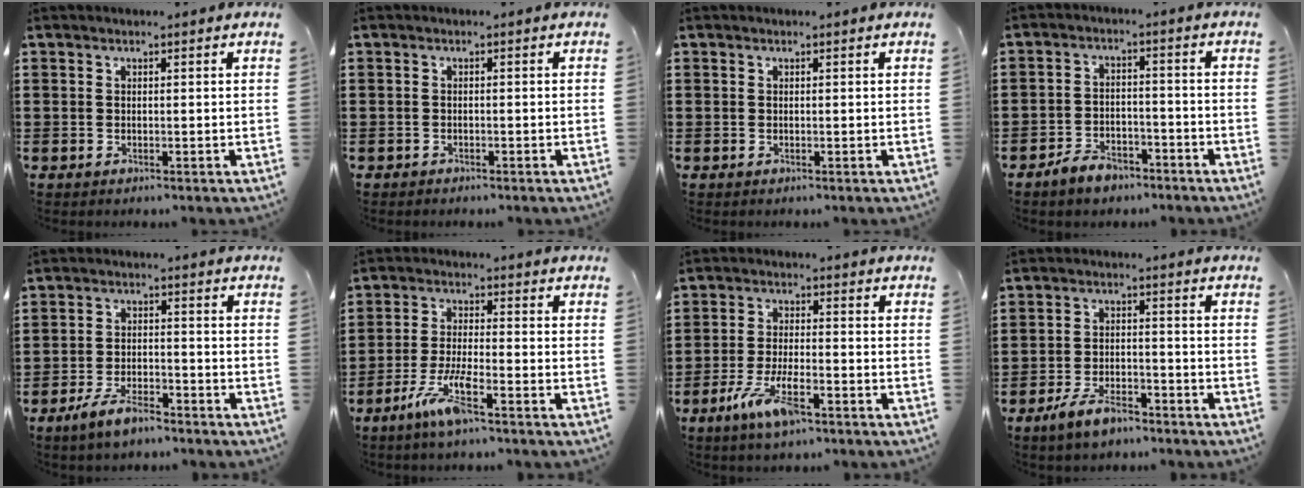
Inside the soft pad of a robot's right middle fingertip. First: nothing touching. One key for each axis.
{"total": 0.8, "fx": -0.7, "fy": 0.3, "fz": 0.0, "tx": -0.001, "ty": 0.003, "tz": -0.017}
{"total": 0.0}
{"total": 4.0, "fx": -3.6, "fy": 1.5, "fz": 1.1, "tx": -0.019, "ty": 0.014, "tz": -0.070}
{"total": 5.0, "fx": -4.1, "fy": 1.4, "fz": 2.6, "tx": -0.055, "ty": 0.005, "tz": -0.081}
{"total": 6.5, "fx": -3.9, "fy": 0.9, "fz": 5.1, "tx": -0.114, "ty": -0.010, "tz": -0.075}
{"total": 7.5, "fx": -4.0, "fy": 2.1, "fz": 6.0, "tx": -0.133, "ty": -0.009, "tz": -0.075}
{"total": 5.6, "fx": -4.4, "fy": 1.8, "fz": 2.8, "tx": -0.063, "ty": 0.005, "tz": -0.087}